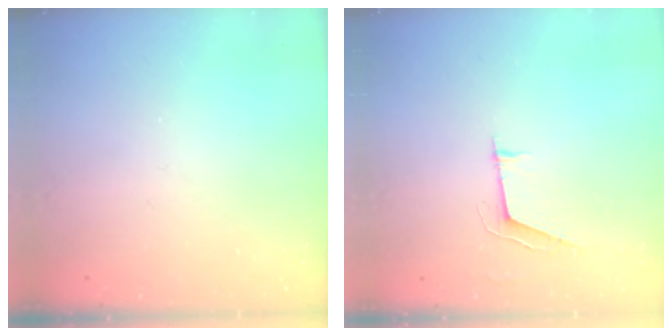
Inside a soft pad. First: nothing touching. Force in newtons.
{"total": 5.4, "press": 4.9, "slide": 2.4}